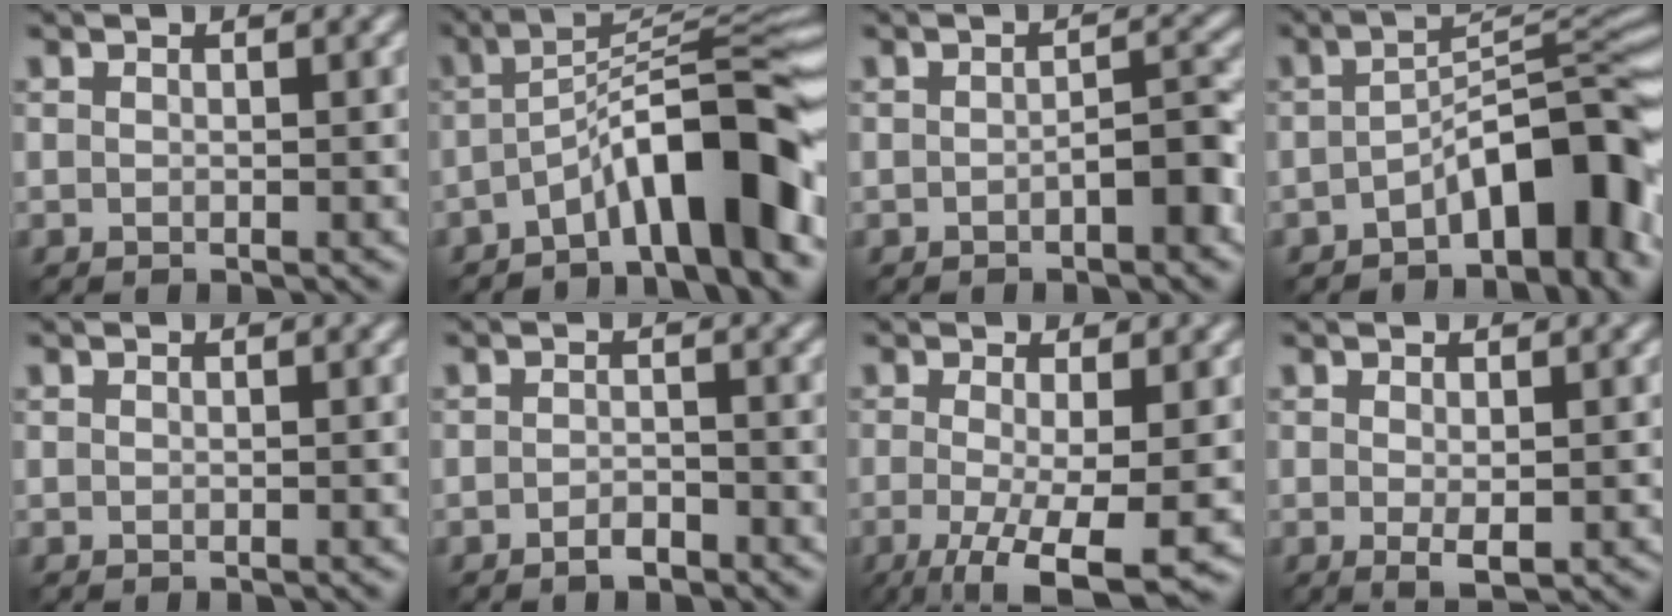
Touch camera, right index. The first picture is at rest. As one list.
[{"total": 10.3, "force": [-5.6, 1.7, 8.5], "torque": [-0.117, 0.031, -0.090]}, {"total": 2.4, "force": [-1.2, 0.4, 2.0], "torque": [-0.026, 0.012, -0.012]}, {"total": 8.0, "force": [-4.7, 2.1, 6.2], "torque": [-0.081, 0.025, -0.074]}, {"total": 0.0}, {"total": 1.5, "force": [-1.4, 0.0, 0.3], "torque": [-0.010, 0.007, -0.019]}, {"total": 7.1, "force": [-2.5, 1.6, 6.5], "torque": [-0.111, -0.010, -0.027]}, {"total": 1.2, "force": [-0.4, 0.0, 1.1], "torque": [-0.023, -0.004, 0.006]}]